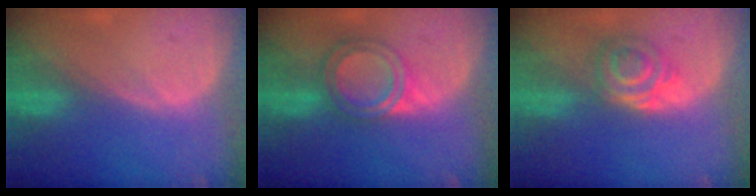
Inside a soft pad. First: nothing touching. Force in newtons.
{"total": 5.9, "press": 5.4, "slide": 2.4}
{"total": 5.4, "press": 5.1, "slide": 1.6}